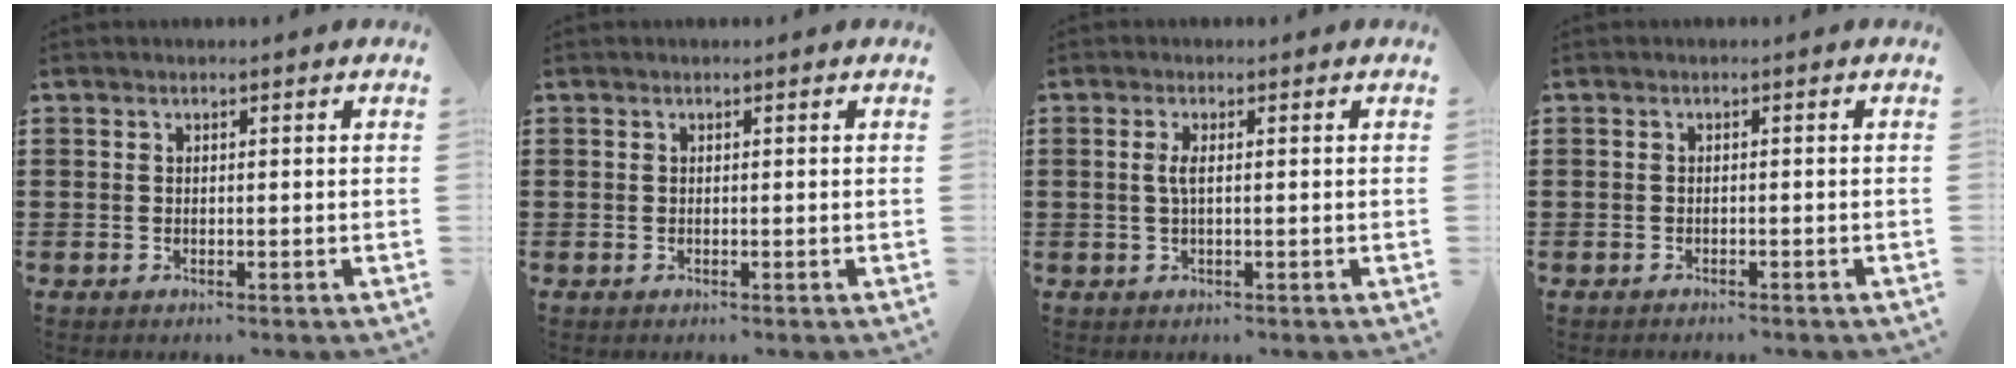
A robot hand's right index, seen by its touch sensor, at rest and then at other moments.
{"total": 0.0}
{"total": 1.9, "force": [0.0, 0.3, 1.9], "torque": [-0.045, -0.004, -0.004]}
{"total": 0.7, "force": [-0.7, 0.1, 0.2], "torque": [-0.005, -0.002, -0.013]}